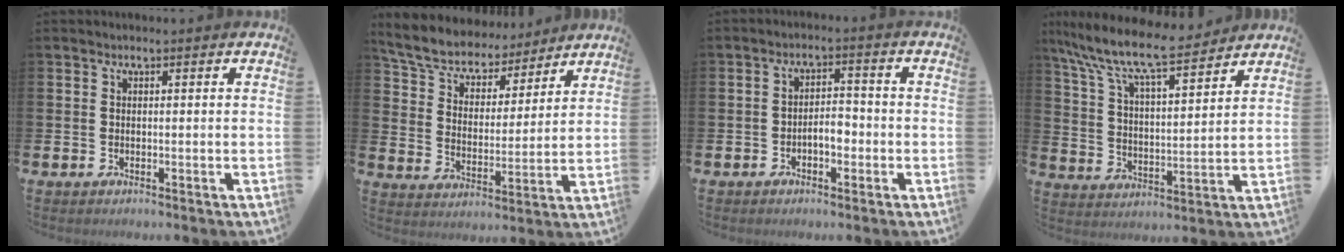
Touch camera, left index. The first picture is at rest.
{"total": 7.5, "force": [7.1, 2.3, 1.1], "torque": [-0.067, -0.047, 0.127]}
{"total": 2.3, "force": [-1.2, 1.6, 1.2], "torque": [-0.023, 0.008, -0.028]}
{"total": 10.2, "force": [9.0, 1.6, 4.5], "torque": [-0.130, -0.054, 0.155]}